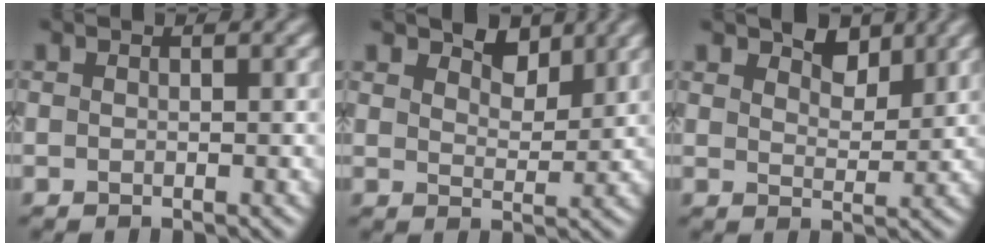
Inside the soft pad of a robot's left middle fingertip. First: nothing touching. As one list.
[{"total": 3.3, "force": [2.7, 1.4, 1.3], "torque": [-0.018, 0.006, 0.031]}, {"total": 3.6, "force": [2.8, 1.6, 1.5], "torque": [-0.020, 0.008, 0.029]}]